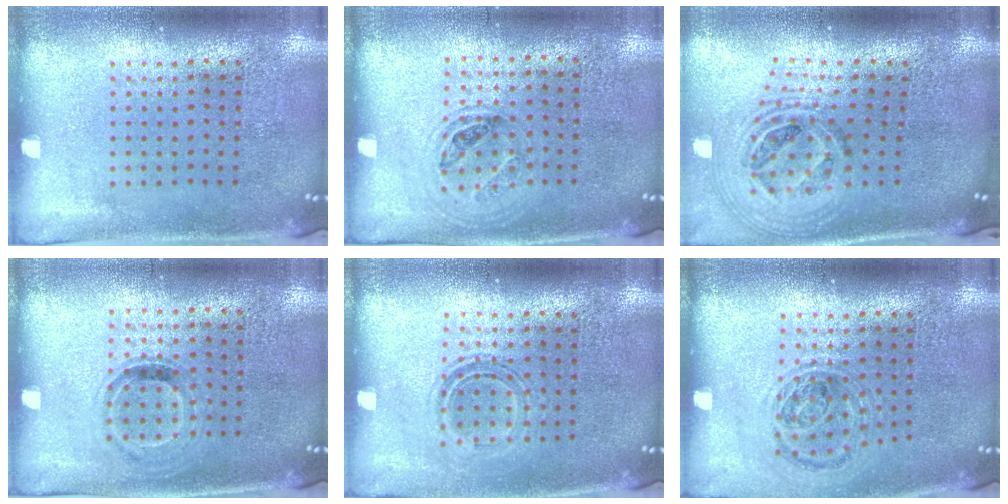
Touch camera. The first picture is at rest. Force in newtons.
{"total": 1.1, "press": 1.0, "slide": 0.5}
{"total": 2.0, "press": 1.5, "slide": 1.3}
{"total": 0.8, "press": 0.7, "slide": 0.4}
{"total": 1.1, "press": 1.0, "slide": 0.5}
{"total": 0.9, "press": 0.9, "slide": 0.2}